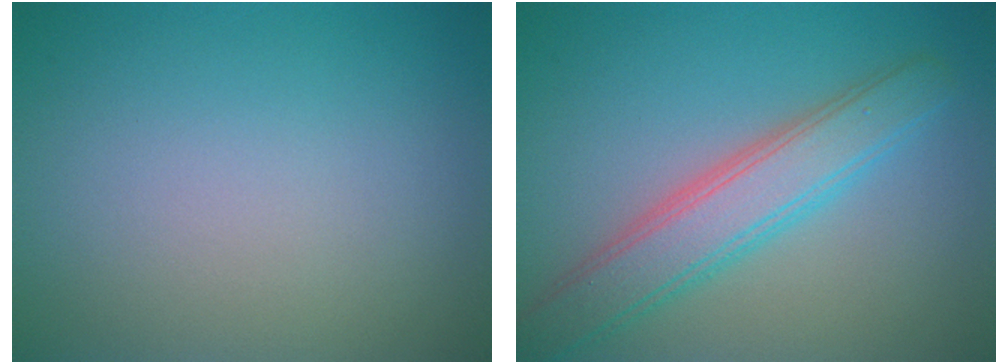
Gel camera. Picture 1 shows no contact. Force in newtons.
{"total": 5.0, "press": 5.0, "slide": 0.2}